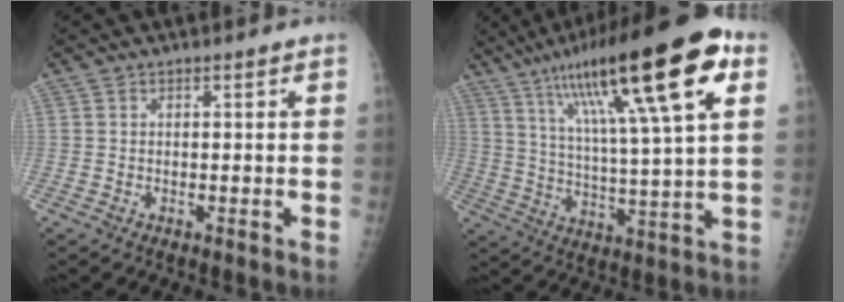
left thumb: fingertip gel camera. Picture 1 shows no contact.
{"total": 25.1, "force": [11.8, 4.5, 21.7], "torque": [-0.351, -0.005, 0.192]}